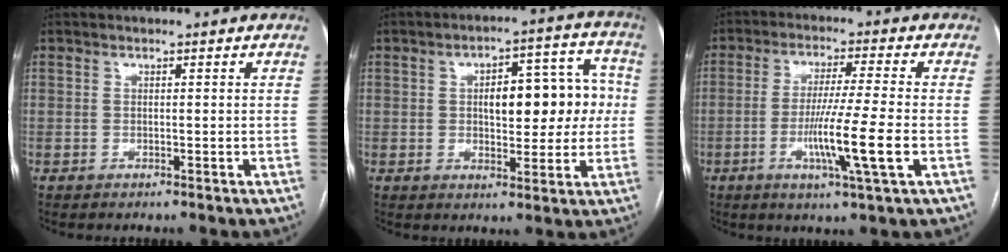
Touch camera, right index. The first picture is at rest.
{"total": 11.6, "force": [0.9, 5.0, 10.4], "torque": [-0.135, 0.038, 0.020]}
{"total": 10.5, "force": [-2.9, -0.9, 10.0], "torque": [-0.186, -0.019, -0.054]}